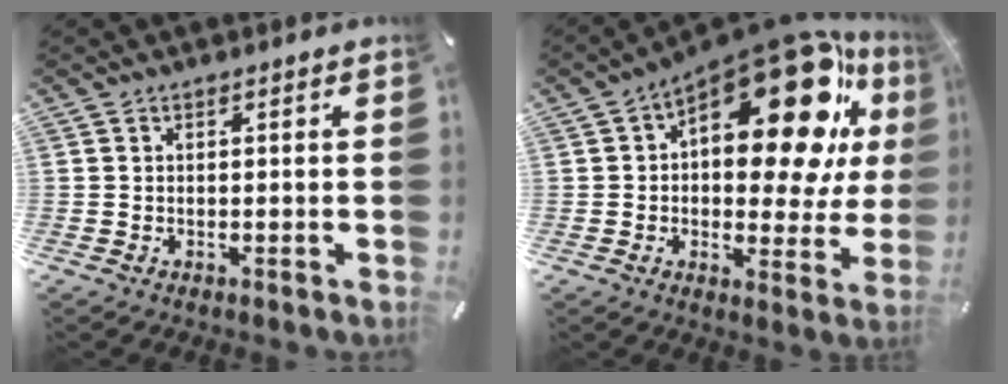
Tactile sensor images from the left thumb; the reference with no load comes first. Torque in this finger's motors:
{"motor_torque": [2.50, 2.50, 0.57, -0.11, 0.33]}